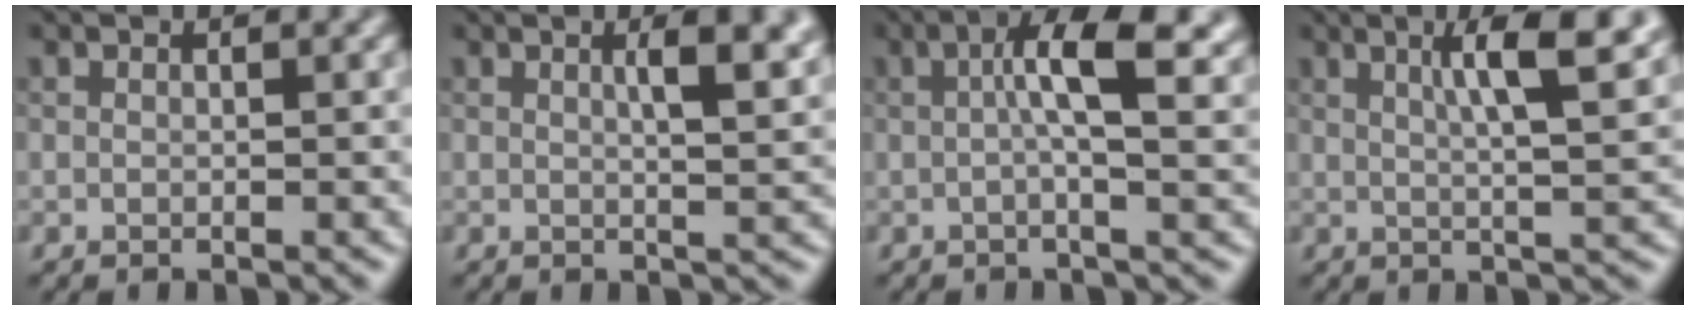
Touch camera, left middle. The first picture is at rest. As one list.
[{"total": 4.9, "force": [1.6, 1.7, 4.3], "torque": [-0.043, 0.011, 0.016]}, {"total": 6.3, "force": [1.0, 1.5, 6.0], "torque": [-0.098, 0.010, 0.010]}, {"total": 6.5, "force": [2.5, 1.4, 5.8], "torque": [-0.078, 0.007, 0.038]}]